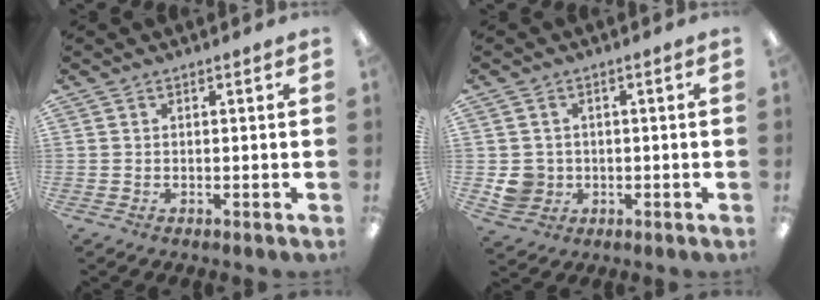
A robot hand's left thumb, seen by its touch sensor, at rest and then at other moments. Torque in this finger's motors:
{"motor_torque": [0.08, 1.24, 0.41, -0.55, 0.00]}